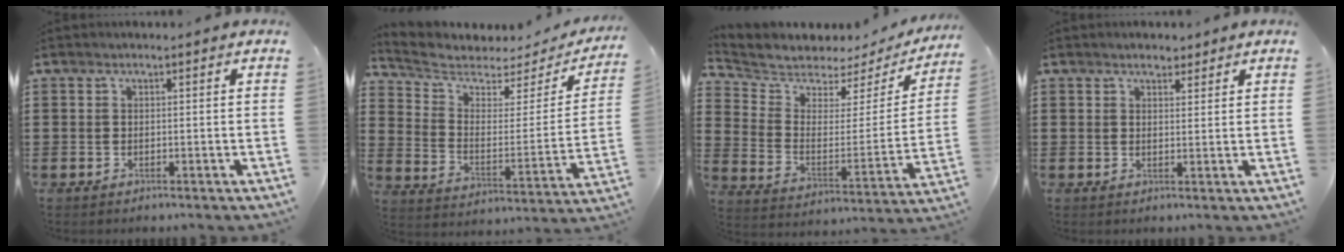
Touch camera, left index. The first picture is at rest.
{"total": 5.0, "force": [4.2, 2.1, 1.7], "torque": [-0.061, -0.030, 0.068]}
{"total": 4.8, "force": [4.5, 1.7, 0.1], "torque": [-0.040, -0.040, 0.072]}
{"total": 2.2, "force": [1.9, 0.9, 0.7], "torque": [-0.018, 0.005, 0.036]}